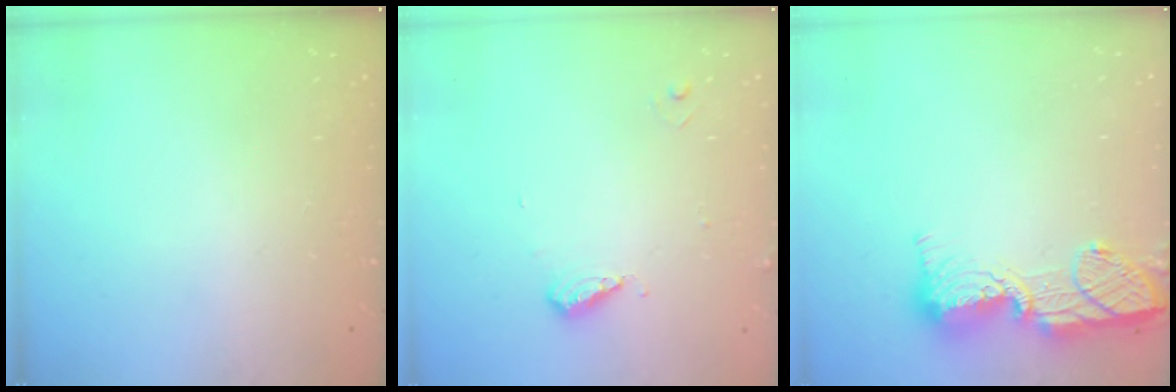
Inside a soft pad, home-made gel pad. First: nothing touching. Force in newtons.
{"total": 5.0, "press": 4.9, "slide": 0.6}
{"total": 16.3, "press": 16.3, "slide": 1.3}